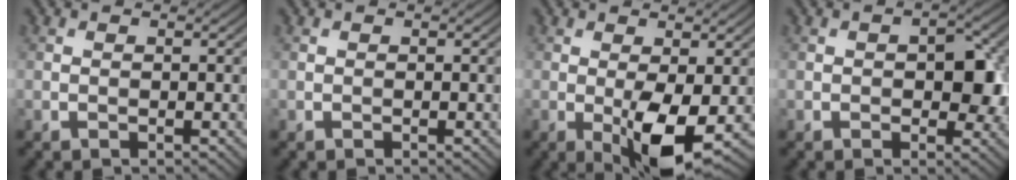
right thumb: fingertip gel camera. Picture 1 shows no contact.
{"total": 0.0}
{"total": 6.2, "force": [-1.2, 1.9, 5.8], "torque": [-0.103, -0.003, -0.019]}
{"total": 4.5, "force": [-0.1, 2.6, 3.7], "torque": [-0.054, -0.005, 0.000]}